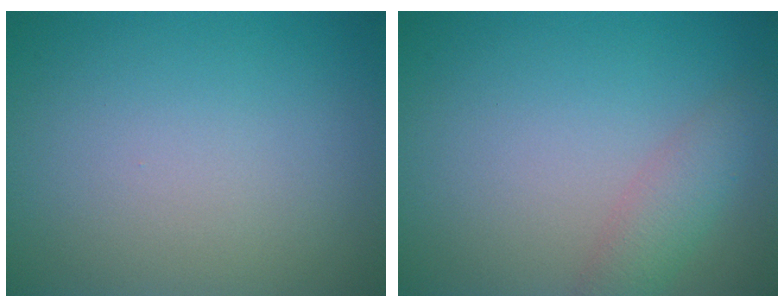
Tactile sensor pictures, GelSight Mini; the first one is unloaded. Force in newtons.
{"total": 2.5, "press": 2.5, "slide": 0.1}